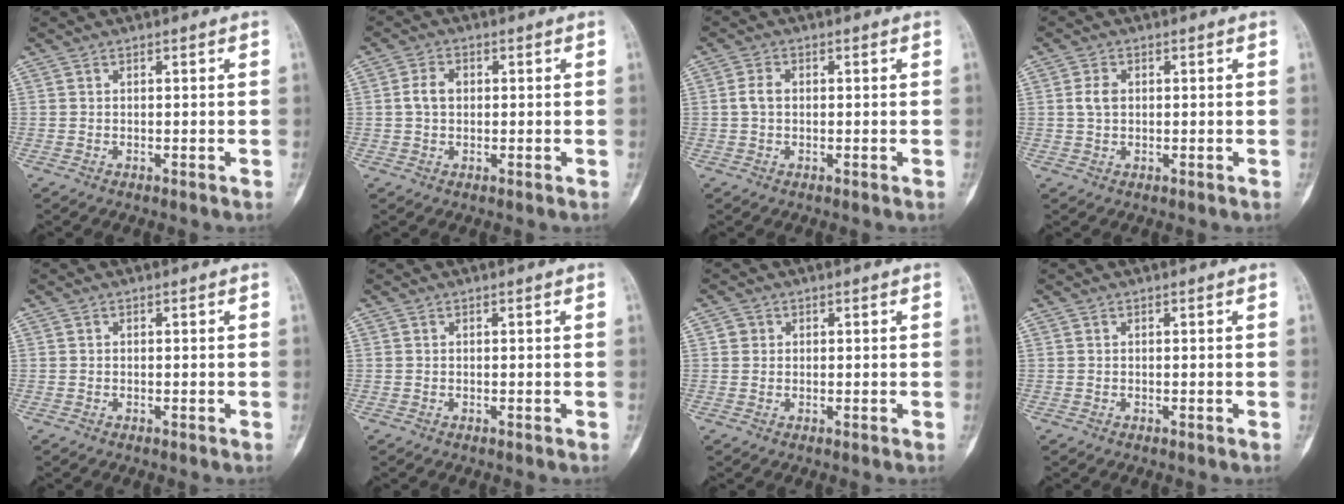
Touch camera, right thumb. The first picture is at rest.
{"total": 3.6, "force": [0.3, 2.6, 2.5], "torque": [-0.048, 0.010, 0.003]}
{"total": 2.5, "force": [0.1, 1.7, 1.8], "torque": [-0.037, 0.006, -0.002]}
{"total": 2.8, "force": [0.4, 2.0, 2.0], "torque": [-0.038, 0.004, 0.006]}
{"total": 0.0}
{"total": 0.0}
{"total": 1.5, "force": [0.3, 1.4, 0.3], "torque": [0.004, 0.002, 0.003]}
{"total": 0.0}